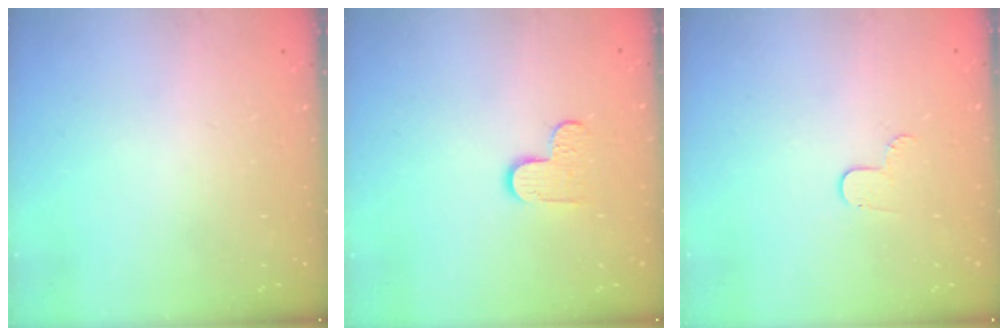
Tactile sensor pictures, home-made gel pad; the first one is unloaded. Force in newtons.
{"total": 5.3, "press": 5.3, "slide": 0.3}
{"total": 3.8, "press": 3.8, "slide": 0.4}